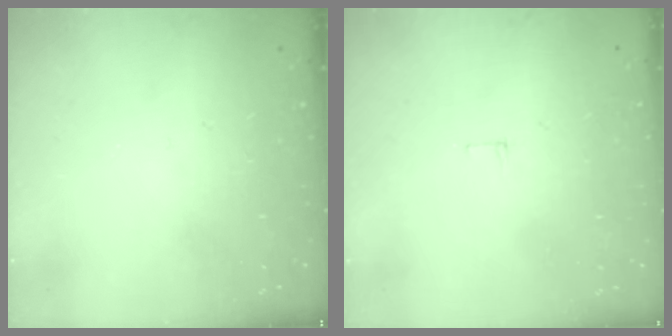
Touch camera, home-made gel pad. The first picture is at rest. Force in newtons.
{"total": 3.8, "press": 3.8, "slide": 0.3}